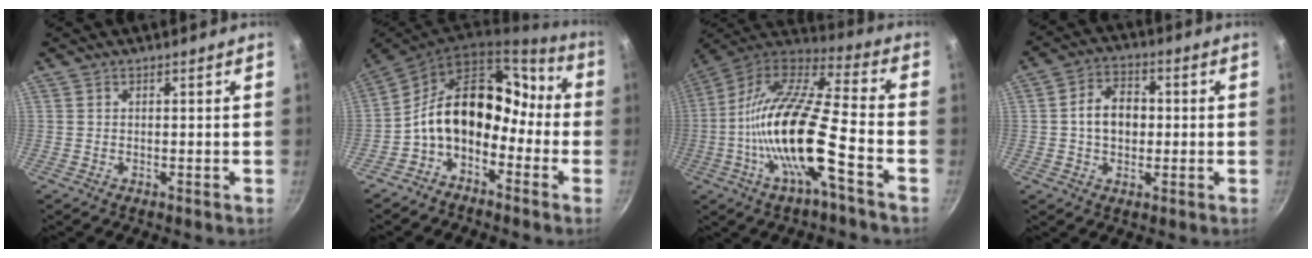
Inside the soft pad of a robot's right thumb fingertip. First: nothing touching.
{"total": 15.9, "force": [-4.3, 11.4, 10.3], "torque": [-0.124, 0.087, -0.100]}
{"total": 21.5, "force": [-6.5, 5.8, 19.6], "torque": [-0.360, 0.041, -0.138]}
{"total": 8.3, "force": [0.1, 6.0, 5.7], "torque": [-0.072, 0.017, -0.006]}